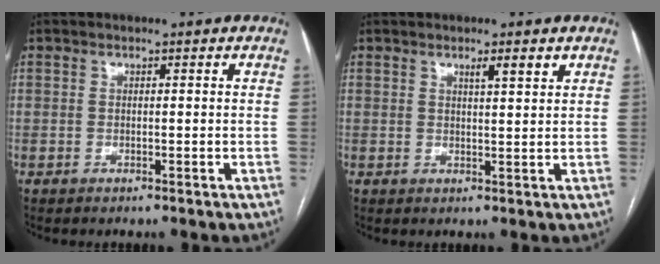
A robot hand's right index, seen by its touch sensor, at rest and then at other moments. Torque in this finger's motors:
{"motor_torque": [0.09, -0.01, 0.01, 0.02]}